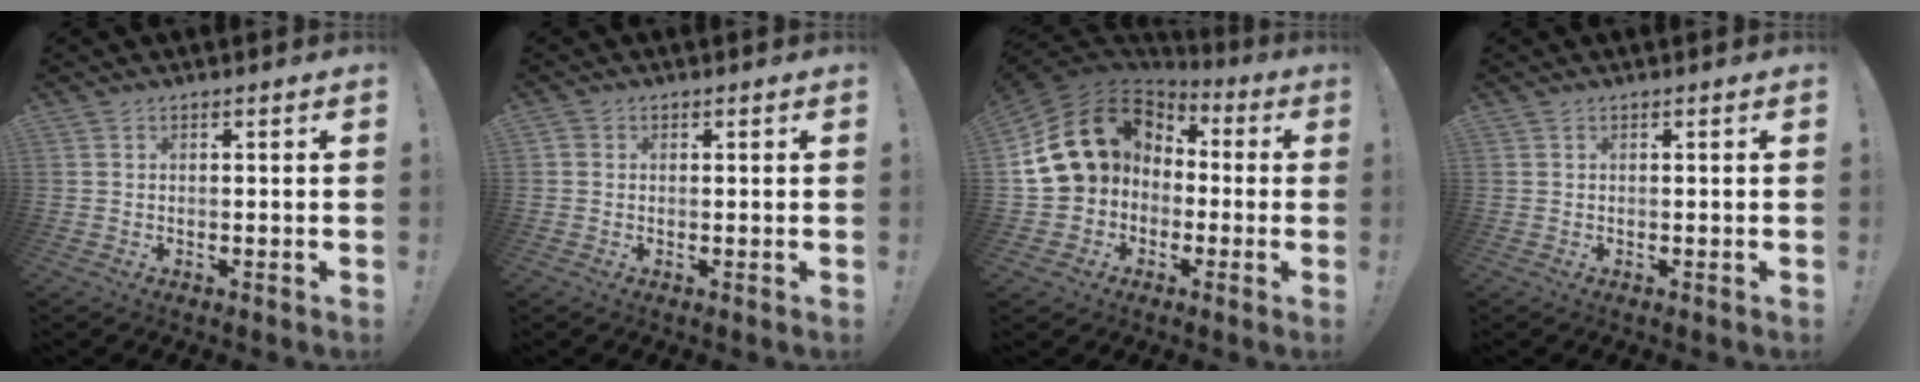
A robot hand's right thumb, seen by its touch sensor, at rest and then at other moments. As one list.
[{"total": 1.1, "force": [0.2, 1.0, 0.4], "torque": [-0.001, 0.000, 0.001]}, {"total": 19.7, "force": [3.8, 16.2, 10.5], "torque": [-0.194, -0.007, 0.098]}, {"total": 0.0}]